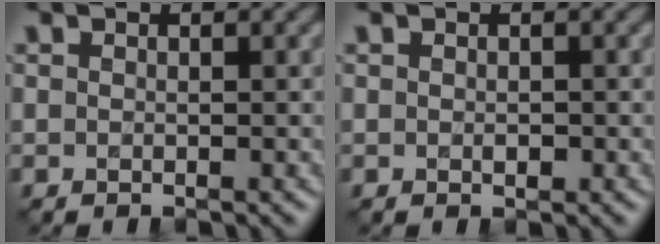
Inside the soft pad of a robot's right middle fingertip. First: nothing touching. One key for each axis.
{"total": 0.5, "fx": 0.2, "fy": 0.4, "fz": 0.3, "tx": -0.007, "ty": -0.001, "tz": 0.003}